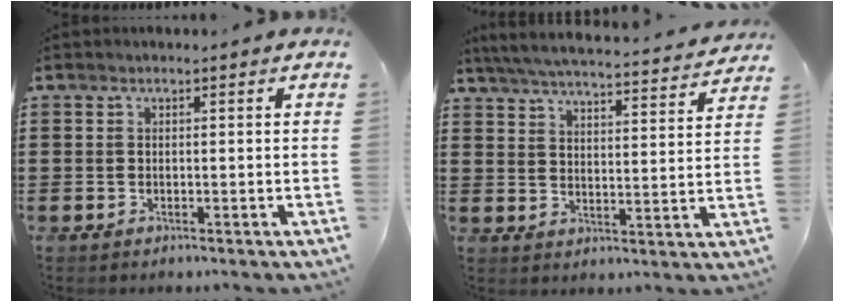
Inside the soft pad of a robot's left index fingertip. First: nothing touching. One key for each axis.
{"total": 5.1, "fx": 4.9, "fy": -0.3, "fz": 1.3, "tx": -0.049, "ty": -0.038, "tz": 0.080}